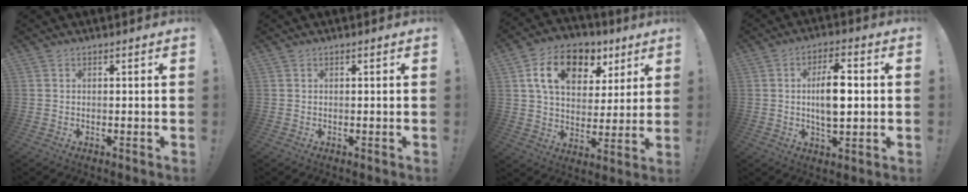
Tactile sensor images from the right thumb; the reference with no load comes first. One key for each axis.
{"total": 0.0}
{"total": 15.7, "fx": 7.3, "fy": 10.3, "fz": 9.3, "tx": -0.142, "ty": -0.024, "tz": 0.132}
{"total": 10.3, "fx": 0.6, "fy": 4.4, "fz": 9.3, "tx": -0.169, "ty": 0.004, "tz": 0.005}